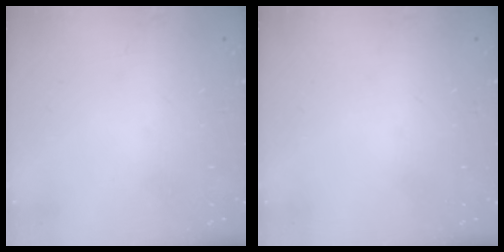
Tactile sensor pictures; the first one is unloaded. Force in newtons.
{"total": 0.0}